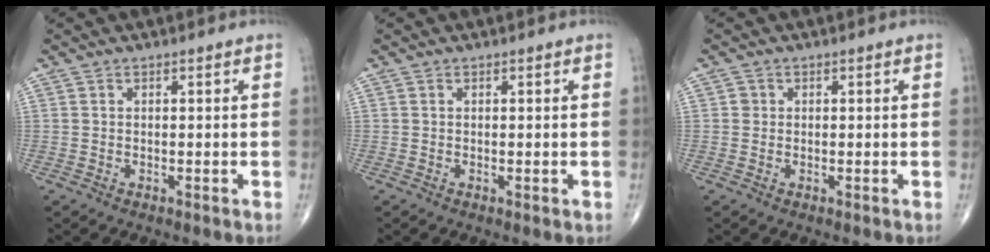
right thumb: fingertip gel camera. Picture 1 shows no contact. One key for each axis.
{"total": 0.6, "fx": 0.0, "fy": 0.2, "fz": 0.5, "tx": -0.007, "ty": -0.003, "tz": 0.000}
{"total": 1.2, "fx": 0.1, "fy": 1.2, "fz": 0.2, "tx": 0.004, "ty": 0.002, "tz": 0.000}